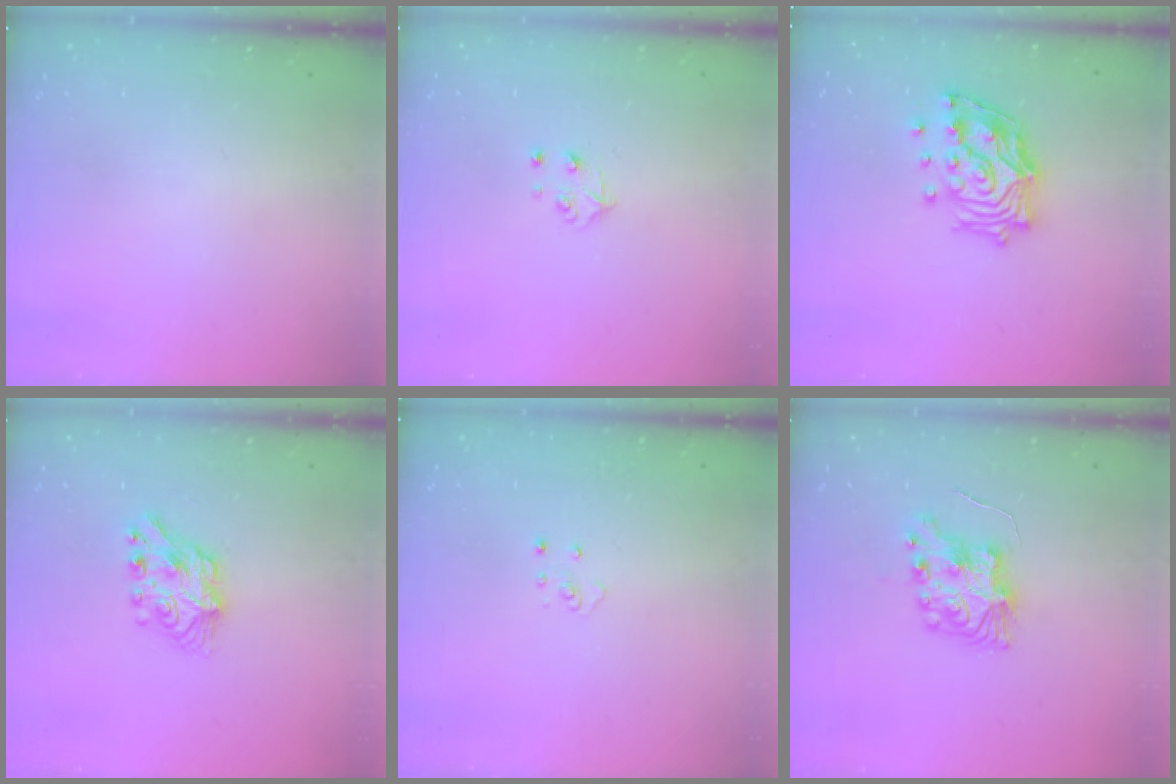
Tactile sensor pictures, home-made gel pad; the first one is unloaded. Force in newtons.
{"total": 4.3, "press": 4.3, "slide": 0.5}
{"total": 17.0, "press": 16.8, "slide": 2.2}
{"total": 8.2, "press": 8.2, "slide": 0.7}
{"total": 3.7, "press": 3.7, "slide": 0.3}
{"total": 9.1, "press": 9.1, "slide": 0.3}